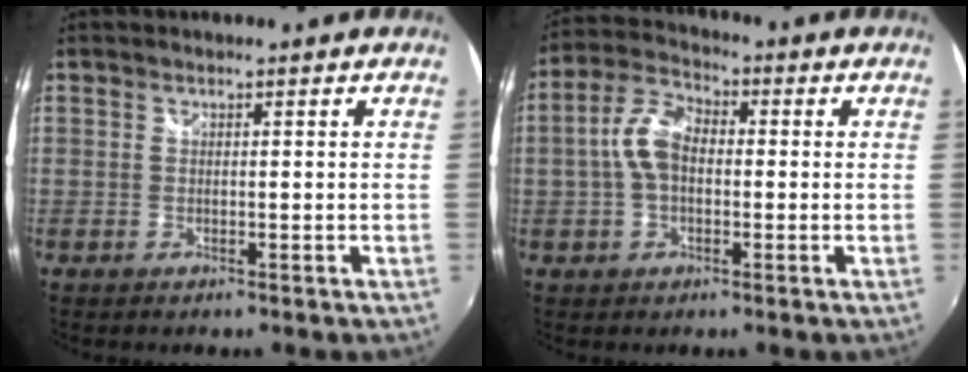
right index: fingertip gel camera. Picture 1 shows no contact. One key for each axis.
{"total": 7.9, "fx": -0.4, "fy": 4.9, "fz": 6.2, "tx": -0.132, "ty": 0.022, "tz": -0.008}